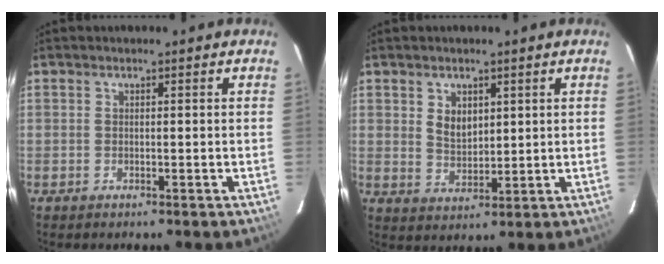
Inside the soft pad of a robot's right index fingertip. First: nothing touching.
{"total": 4.6, "force": [1.8, 3.2, 2.9], "torque": [-0.047, 0.001, 0.037]}